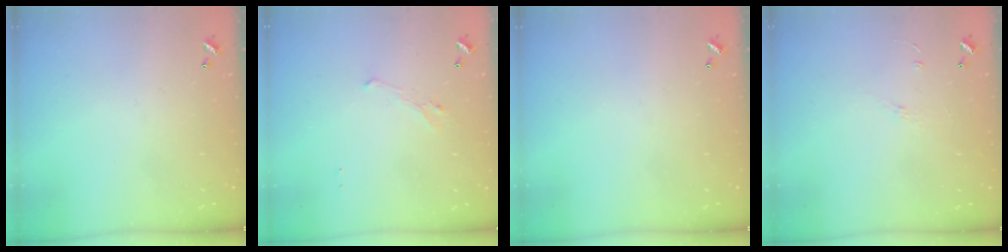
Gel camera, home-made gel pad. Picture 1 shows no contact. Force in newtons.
{"total": 0.8, "press": 0.4, "slide": 0.7}
{"total": 0.0}
{"total": 5.5, "press": 5.5, "slide": 0.5}